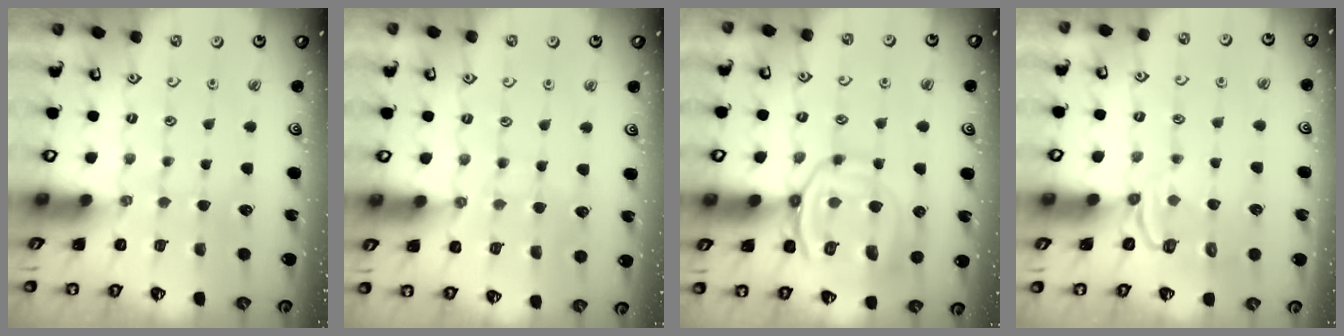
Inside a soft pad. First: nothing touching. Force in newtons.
{"total": 4.5, "press": 4.5, "slide": 0.5}
{"total": 16.1, "press": 16.0, "slide": 1.5}
{"total": 4.9, "press": 4.4, "slide": 2.1}